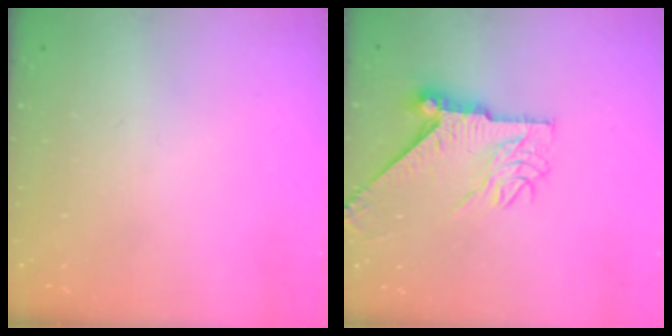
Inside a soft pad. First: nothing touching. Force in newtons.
{"total": 10.8, "press": 10.7, "slide": 1.1}